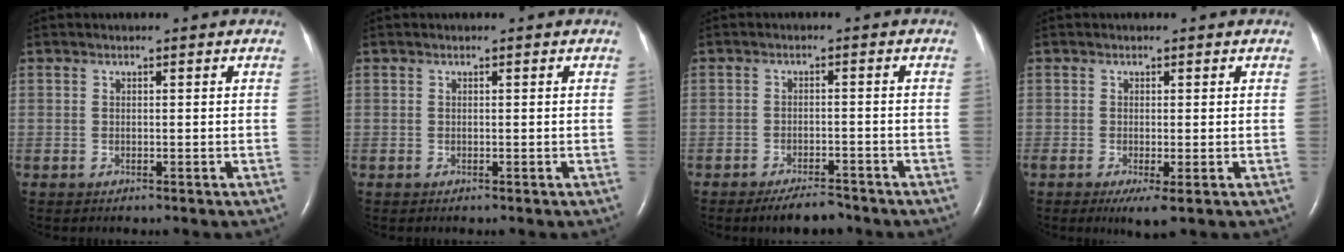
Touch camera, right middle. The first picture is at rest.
{"total": 0.0}
{"total": 4.3, "force": [-3.7, 1.0, 2.0], "torque": [-0.034, -0.005, -0.059]}
{"total": 3.2, "force": [-1.3, 0.5, 2.9], "torque": [-0.047, -0.011, -0.017]}